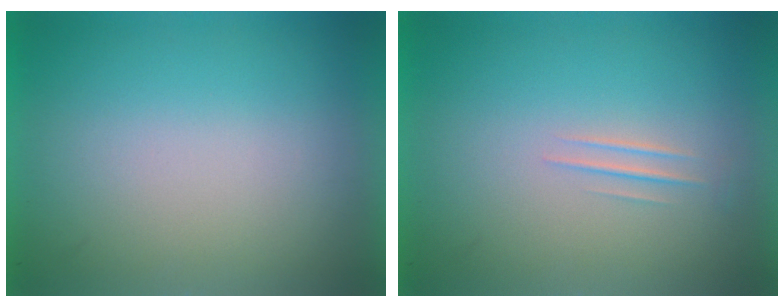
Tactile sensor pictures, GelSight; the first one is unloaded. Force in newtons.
{"total": 1.1}